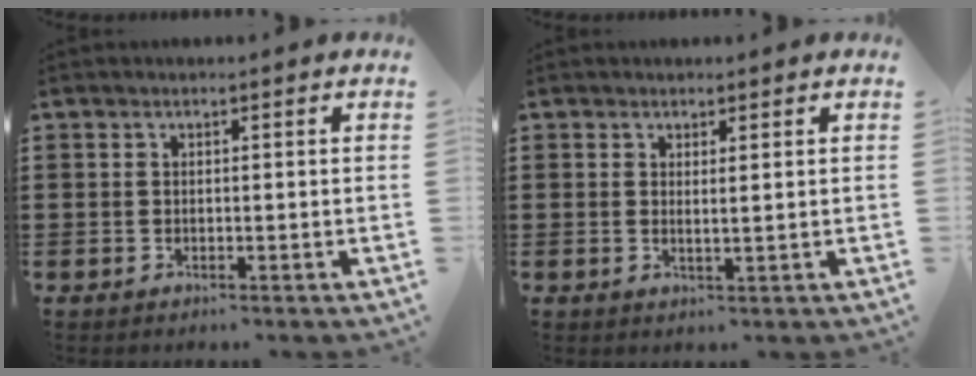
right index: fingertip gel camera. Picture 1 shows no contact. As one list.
[{"total": 1.0, "force": [0.7, 0.0, 0.7], "torque": [-0.014, 0.000, 0.013]}]